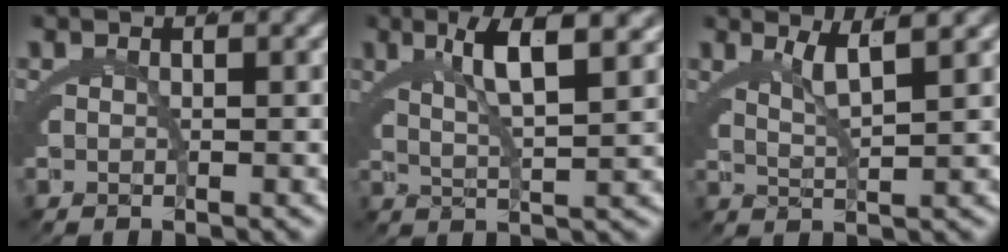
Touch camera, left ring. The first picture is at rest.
{"total": 5.0, "force": [2.7, 0.3, 4.2], "torque": [-0.069, 0.003, 0.048]}
{"total": 3.0, "force": [2.1, -0.6, 2.1], "torque": [-0.037, -0.004, 0.041]}